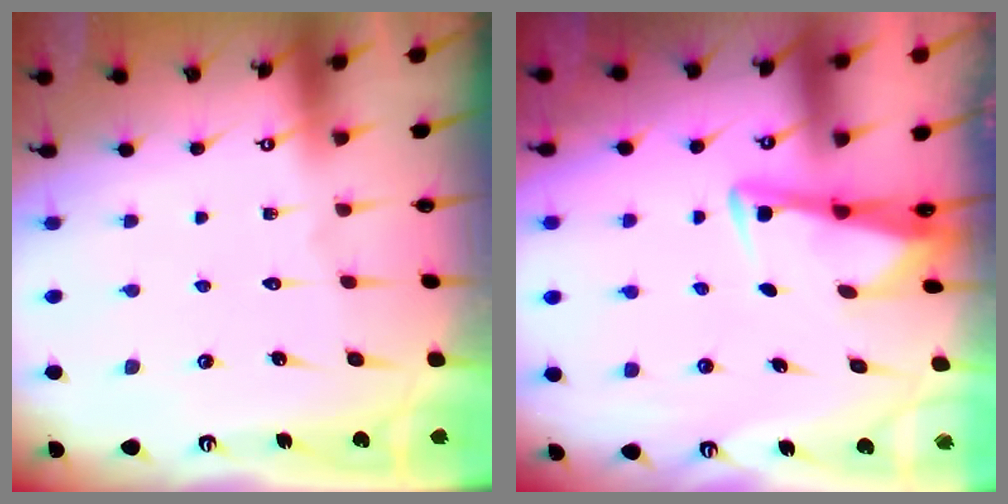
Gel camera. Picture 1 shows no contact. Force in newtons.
{"total": 3.4, "press": 3.4, "slide": 0.4}